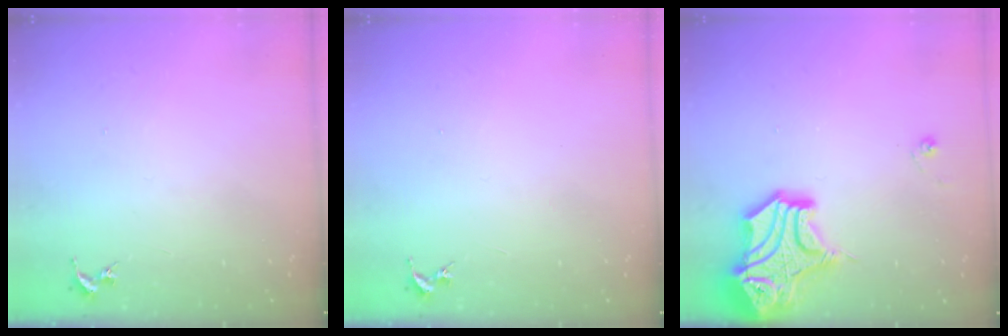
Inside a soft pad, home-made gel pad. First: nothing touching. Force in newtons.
{"total": 0.0}
{"total": 17.1, "press": 16.9, "slide": 2.2}